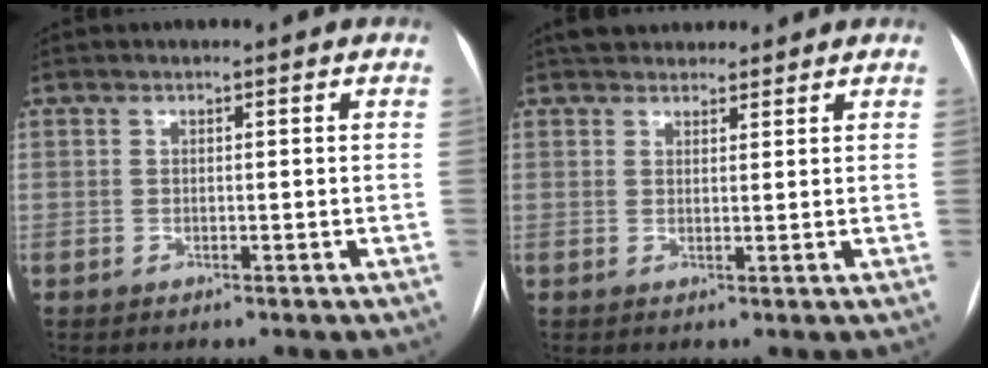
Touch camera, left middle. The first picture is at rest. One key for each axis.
{"total": 6.3, "fx": 5.5, "fy": 2.4, "fz": 1.7, "tx": -0.014, "ty": 0.029, "tz": 0.084}